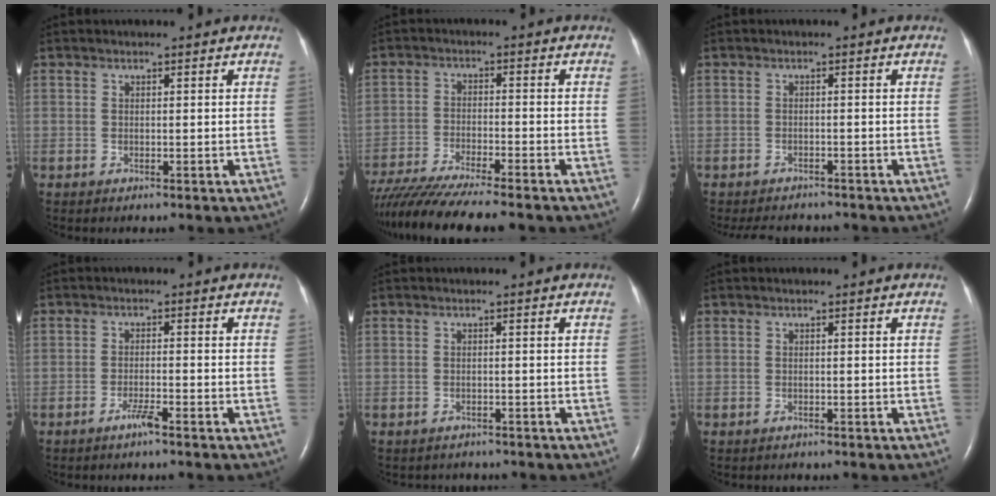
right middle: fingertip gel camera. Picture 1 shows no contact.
{"total": 14.9, "force": [-13.0, 0.5, 7.4], "torque": [-0.128, -0.032, -0.211]}
{"total": 6.8, "force": [-6.2, 2.0, 1.7], "torque": [-0.025, -0.008, -0.081]}
{"total": 2.4, "force": [-1.8, -0.2, 1.5], "torque": [-0.035, -0.003, -0.034]}
{"total": 2.6, "force": [-2.3, 1.1, 0.0], "torque": [-0.006, -0.002, -0.031]}
{"total": 0.9, "force": [-0.8, 0.3, 0.2], "torque": [-0.009, -0.002, -0.011]}